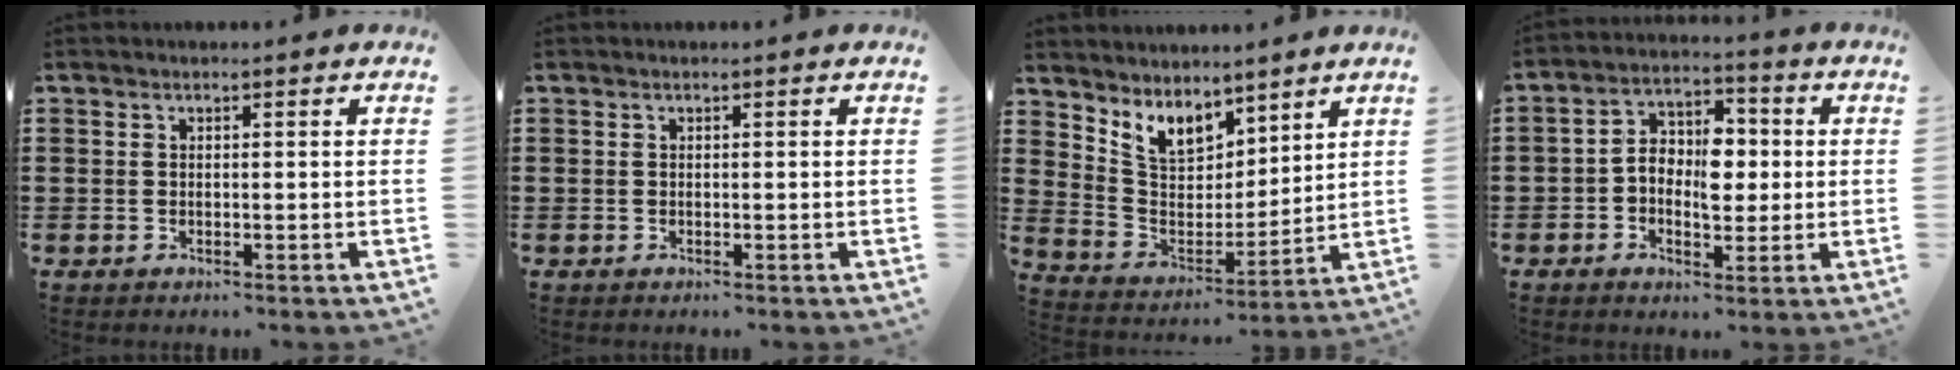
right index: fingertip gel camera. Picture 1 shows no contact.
{"total": 0.0}
{"total": 7.0, "force": [5.8, 3.6, 1.6], "torque": [-0.067, -0.033, 0.109]}
{"total": 6.9, "force": [-0.2, 4.2, 5.4], "torque": [-0.106, 0.006, -0.007]}